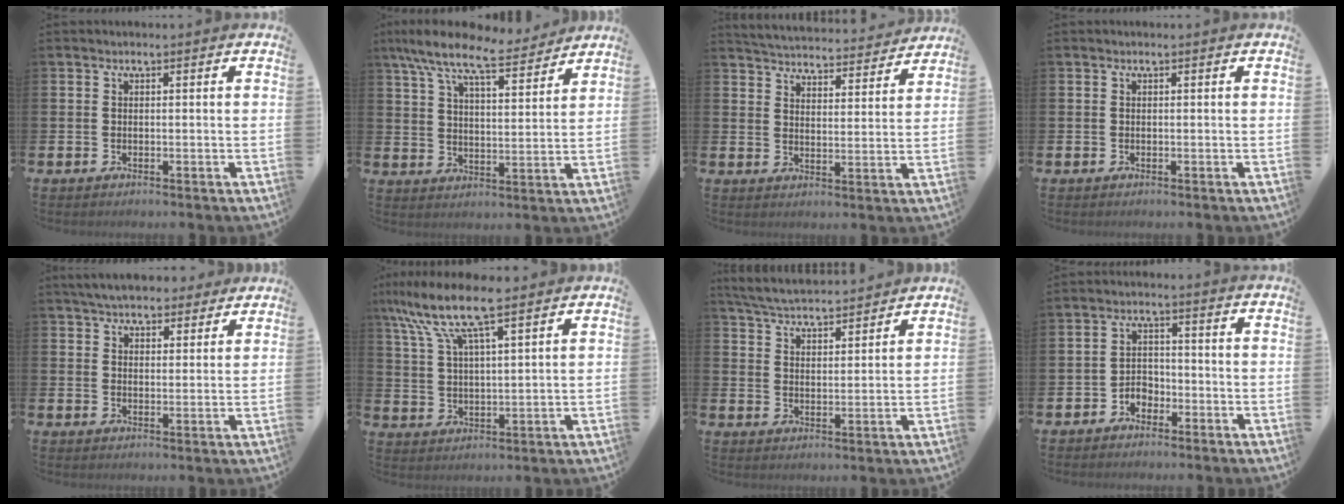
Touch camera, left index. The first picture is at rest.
{"total": 10.1, "force": [8.7, 2.4, 4.4], "torque": [-0.102, -0.050, 0.150]}
{"total": 4.8, "force": [4.8, 0.5, 0.1], "torque": [-0.014, -0.045, 0.080]}
{"total": 0.0}
{"total": 5.9, "force": [5.6, 1.6, 1.0], "torque": [-0.023, -0.024, 0.100]}
{"total": 10.1, "force": [8.1, 1.6, 5.8], "torque": [-0.136, -0.023, 0.144]}
{"total": 5.4, "force": [5.4, 0.5, 0.8], "torque": [-0.034, -0.032, 0.095]}
{"total": 2.7, "force": [-2.1, 1.6, 0.4], "torque": [-0.014, 0.005, -0.047]}